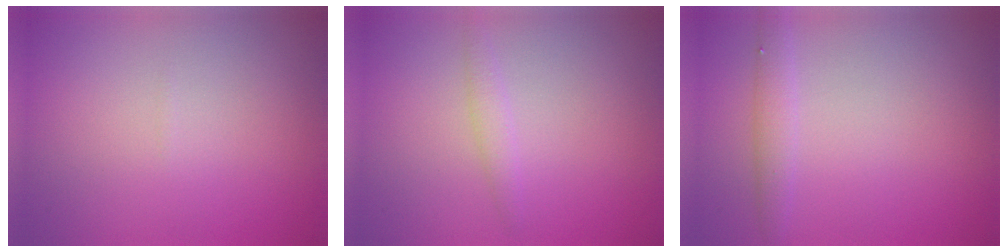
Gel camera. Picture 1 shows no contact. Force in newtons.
{"total": 1.1, "press": 1.1, "slide": 0.0}
{"total": 1.6, "press": 1.6, "slide": 0.0}